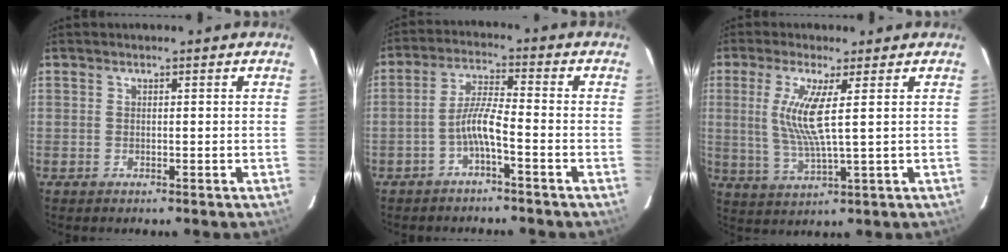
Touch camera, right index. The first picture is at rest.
{"total": 4.9, "force": [-2.6, 0.2, 4.2], "torque": [-0.093, 0.014, -0.049]}
{"total": 8.2, "force": [2.0, 0.5, 8.0], "torque": [-0.165, -0.012, 0.043]}